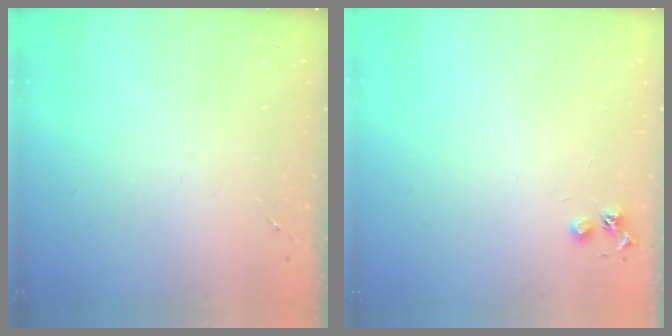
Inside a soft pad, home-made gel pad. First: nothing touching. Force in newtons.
{"total": 4.1, "press": 4.1, "slide": 0.5}